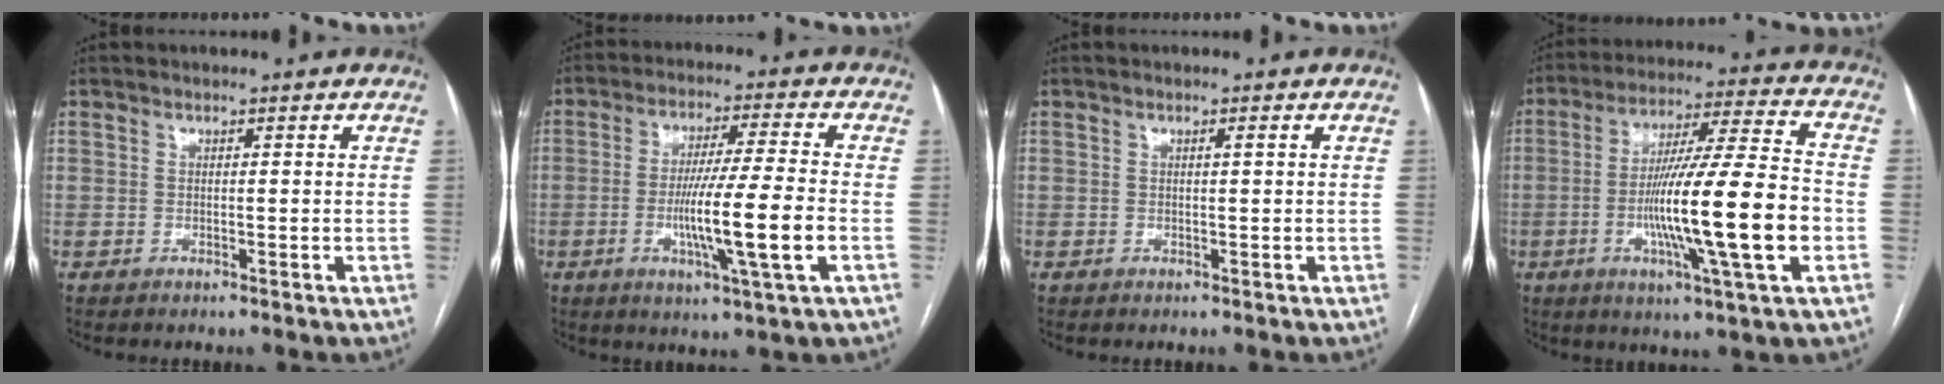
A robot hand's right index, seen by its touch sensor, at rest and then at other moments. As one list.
[{"total": 11.8, "force": [-2.8, -0.7, 11.5], "torque": [-0.209, -0.012, -0.051]}, {"total": 0.5, "force": [0.1, -0.1, 0.5], "torque": [-0.008, 0.001, 0.004]}, {"total": 18.4, "force": [-3.8, -0.1, 18.0], "torque": [-0.312, -0.006, -0.067]}]